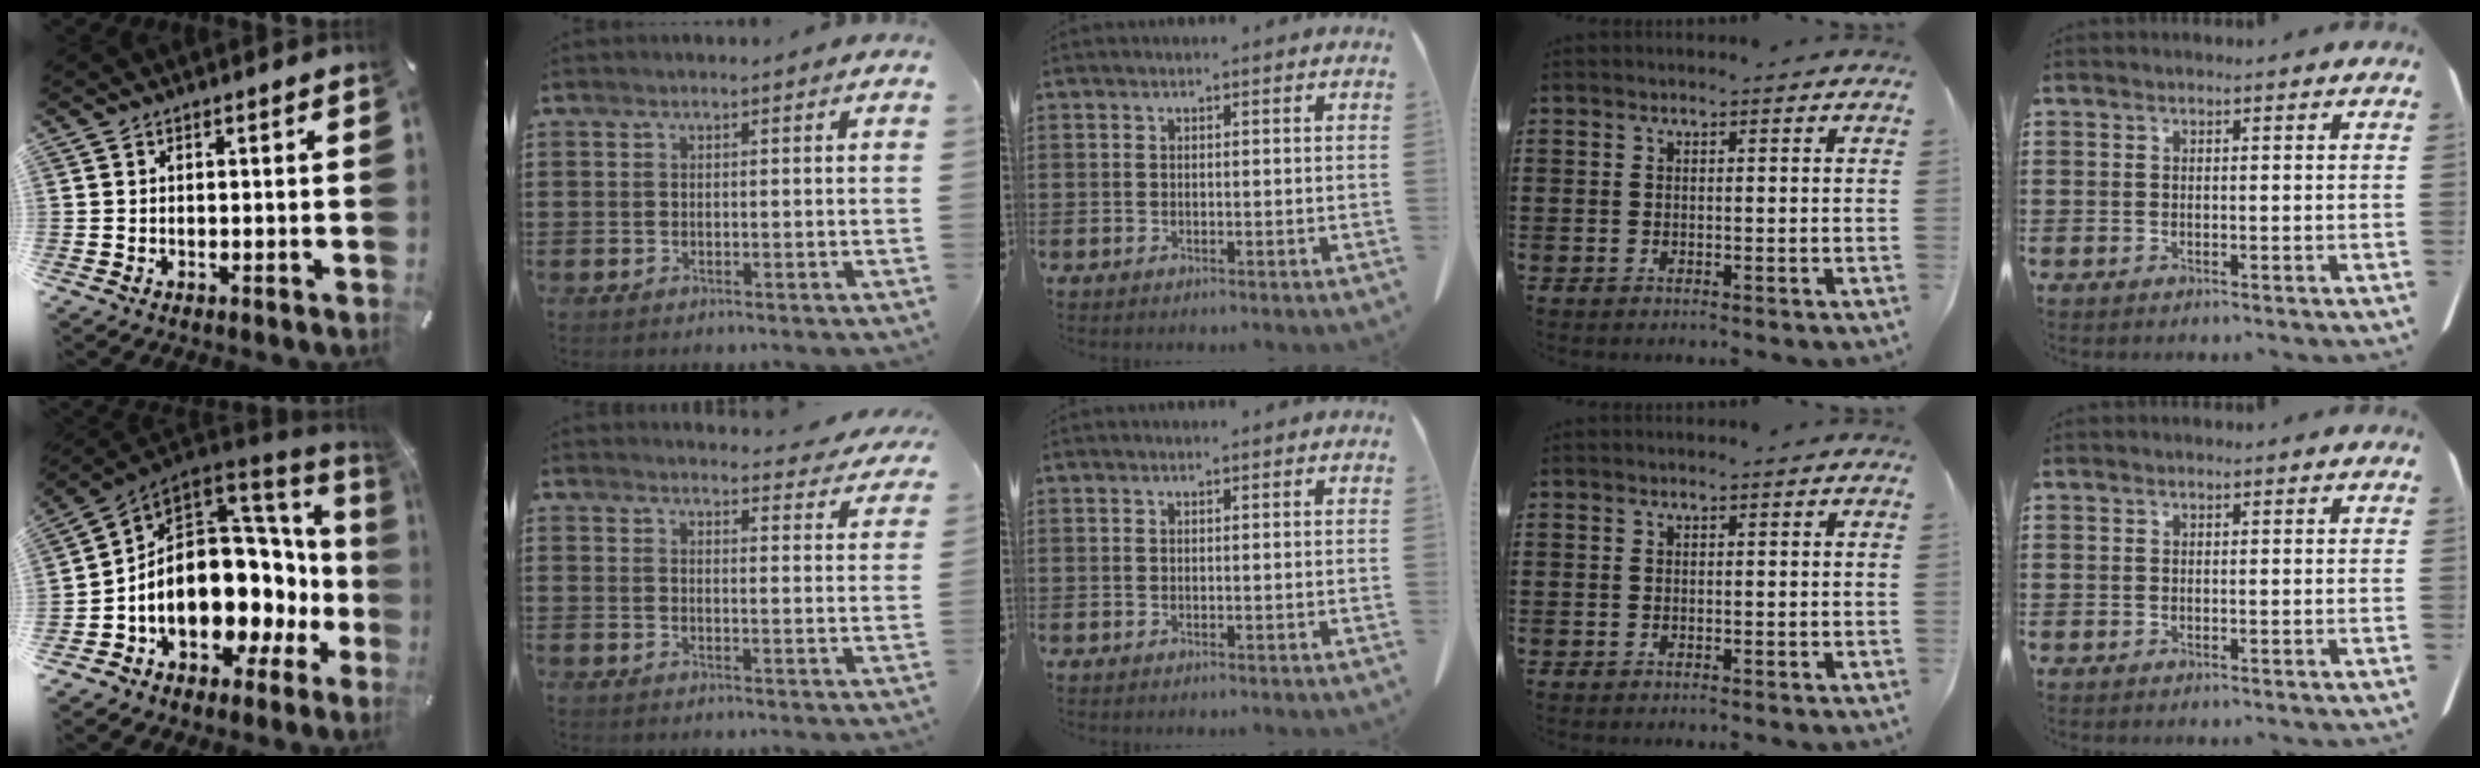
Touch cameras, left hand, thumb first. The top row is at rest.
{"thumb": {"total": 18.2, "force": [-2.5, 12.2, 13.3], "torque": [-0.245, -0.029, -0.032]}, "index": {"total": 3.5, "force": [3.5, 0.2, 0.6], "torque": [-0.019, -0.022, 0.060]}}